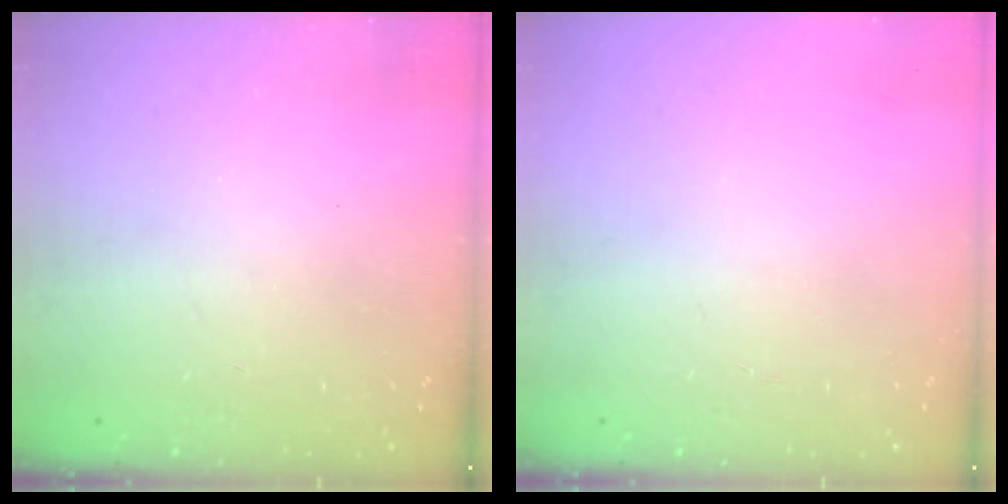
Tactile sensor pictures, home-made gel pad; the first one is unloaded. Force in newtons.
{"total": 1.9, "press": 1.9, "slide": 0.2}